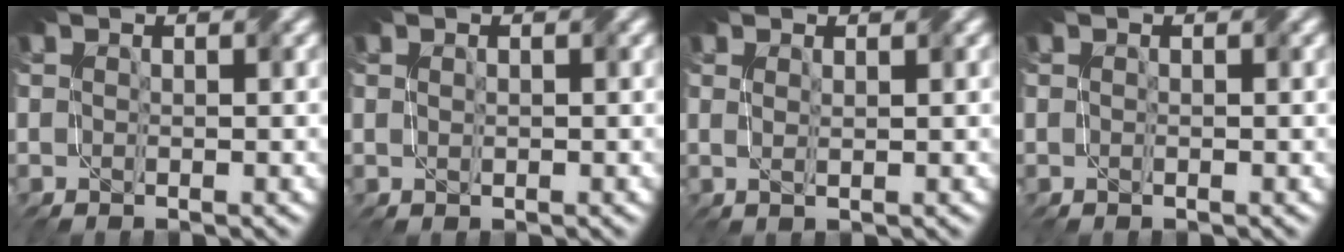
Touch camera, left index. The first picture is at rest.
{"total": 0.0}
{"total": 0.7, "force": [0.5, 0.2, 0.5], "torque": [-0.004, 0.002, 0.005]}
{"total": 0.0}